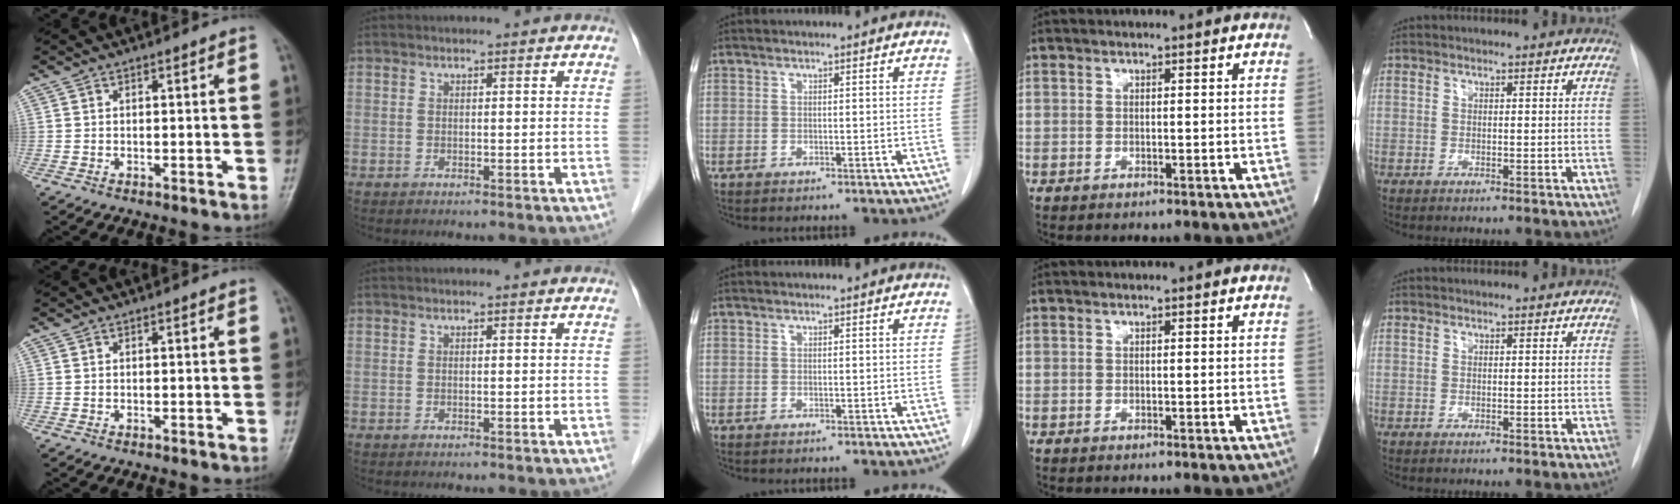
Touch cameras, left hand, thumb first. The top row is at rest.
{}